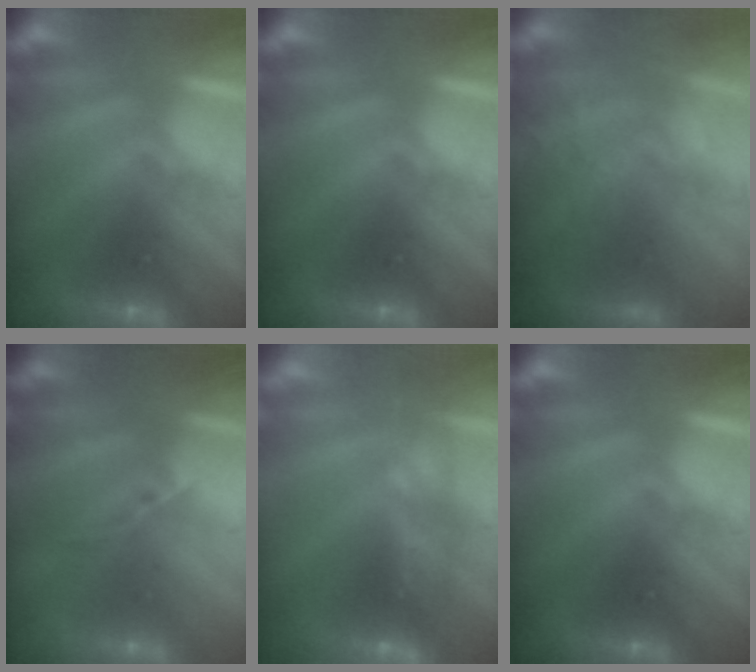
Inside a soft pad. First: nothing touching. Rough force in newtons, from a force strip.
{"total": 0.0}
{"total": 7.4}
{"total": 1.8}
{"total": 7.6}
{"total": 0.0}